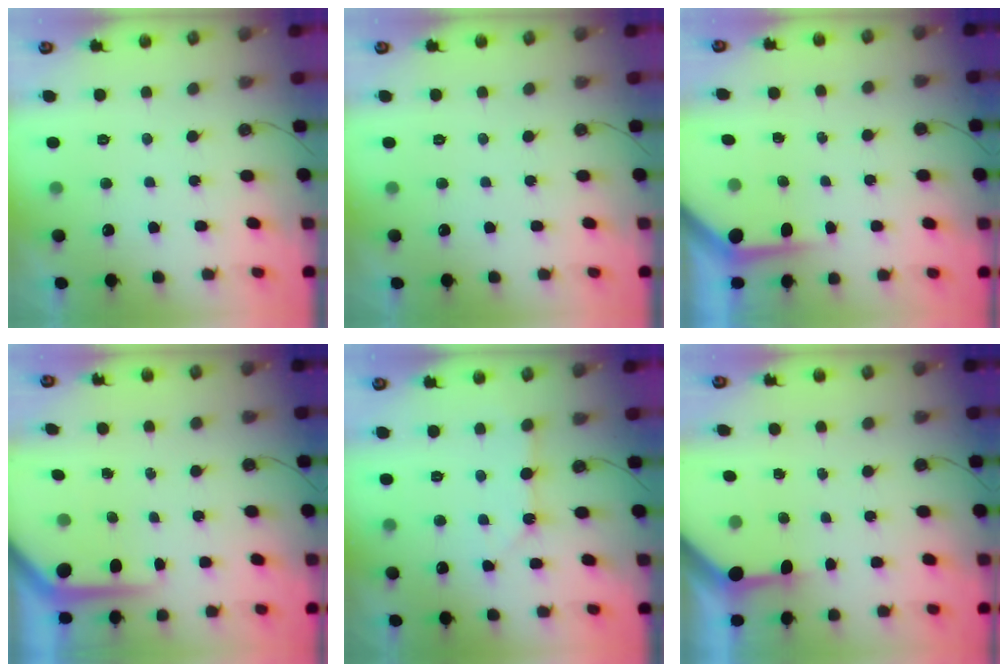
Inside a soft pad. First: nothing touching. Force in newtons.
{"total": 0.0}
{"total": 4.0, "press": 4.0, "slide": 0.3}
{"total": 6.0, "press": 5.9, "slide": 0.5}
{"total": 2.5, "press": 2.5, "slide": 0.3}
{"total": 3.3, "press": 3.3, "slide": 0.4}